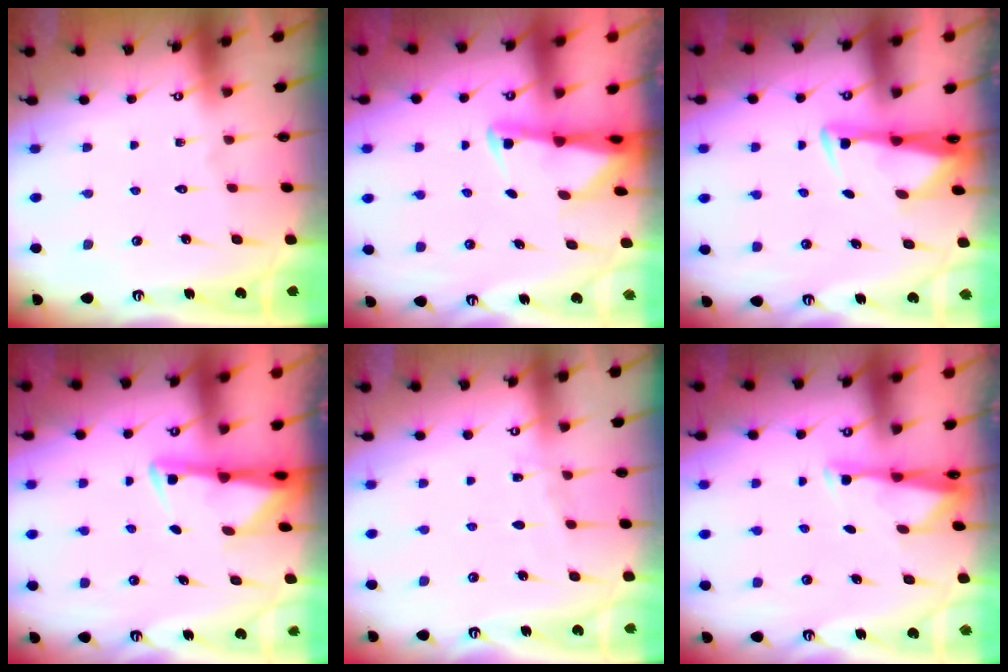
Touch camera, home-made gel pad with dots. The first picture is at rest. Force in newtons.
{"total": 2.4, "press": 2.4, "slide": 0.5}
{"total": 2.9, "press": 2.8, "slide": 0.9}
{"total": 2.7, "press": 2.6, "slide": 0.7}
{"total": 2.8, "press": 2.8, "slide": 0.4}
{"total": 2.9, "press": 2.9, "slide": 0.6}